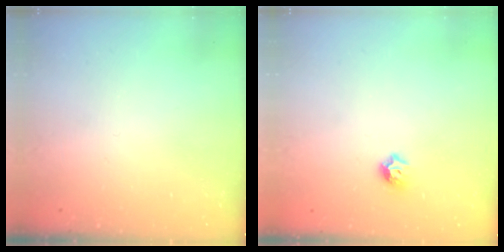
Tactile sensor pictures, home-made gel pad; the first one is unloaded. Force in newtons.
{"total": 5.2, "press": 5.1, "slide": 0.9}